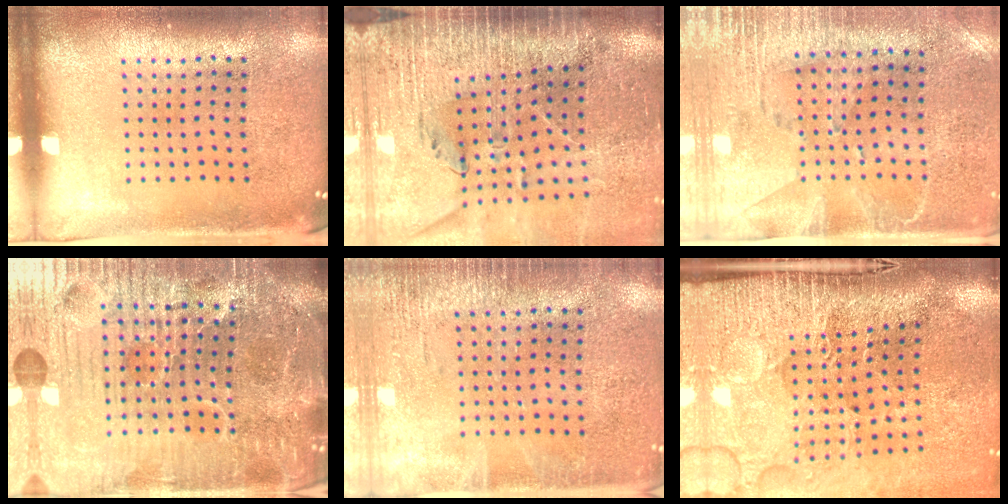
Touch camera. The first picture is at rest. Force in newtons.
{"total": 3.9, "press": 3.4, "slide": 1.9}
{"total": 2.8, "press": 2.4, "slide": 1.5}
{"total": 7.4, "press": 6.6, "slide": 3.4}
{"total": 2.4, "press": 2.4, "slide": 0.3}
{"total": 4.5, "press": 3.7, "slide": 2.5}